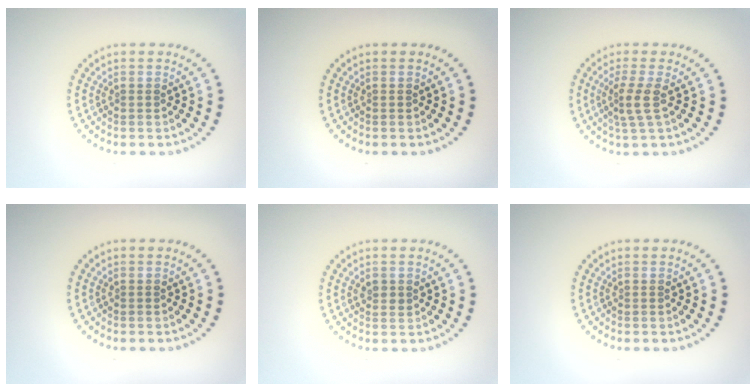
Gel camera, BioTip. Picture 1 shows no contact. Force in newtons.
{"total": 0.0}
{"total": 2.4, "press": 1.7, "slide": 1.7}
{"total": 0.0}
{"total": 1.2, "press": 1.2, "slide": 0.2}
{"total": 0.0}